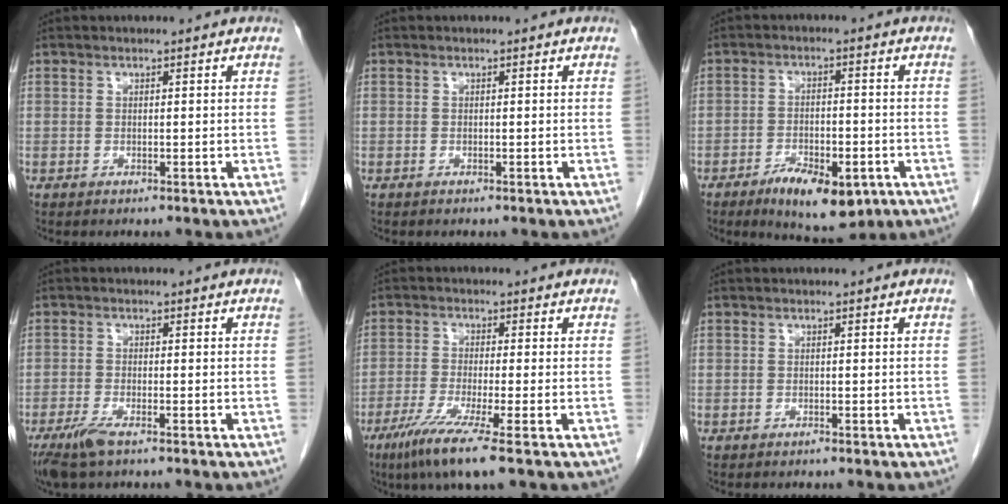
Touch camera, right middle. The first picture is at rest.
{"total": 0.0}
{"total": 9.4, "force": [-5.2, 3.7, 6.9], "torque": [-0.103, -0.007, -0.073]}
{"total": 4.0, "force": [-2.7, 0.7, 2.9], "torque": [-0.066, -0.010, -0.053]}
{"total": 8.3, "force": [-5.0, -0.7, 6.5], "torque": [-0.120, -0.027, -0.091]}
{"total": 0.0}